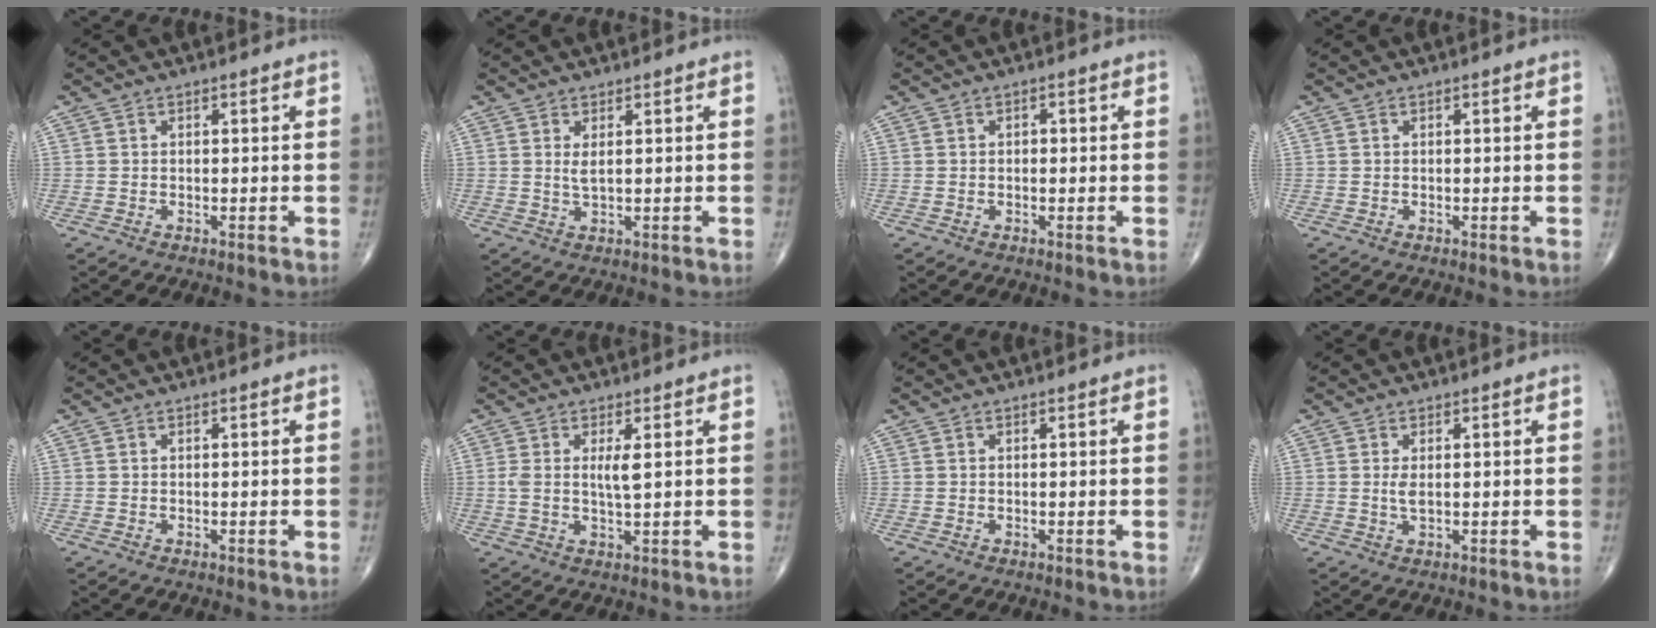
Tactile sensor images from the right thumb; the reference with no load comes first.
{"total": 4.0, "force": [1.3, 1.0, 3.7], "torque": [-0.076, -0.020, 0.034]}
{"total": 0.9, "force": [0.1, 0.6, 0.7], "torque": [0.000, 0.004, -0.002]}
{"total": 0.0}
{"total": 0.0}
{"total": 4.0, "force": [0.9, 0.8, 3.8], "torque": [-0.076, -0.012, 0.018]}
{"total": 0.0}
{"total": 1.8, "force": [0.3, 0.6, 1.7], "torque": [-0.036, -0.005, 0.010]}